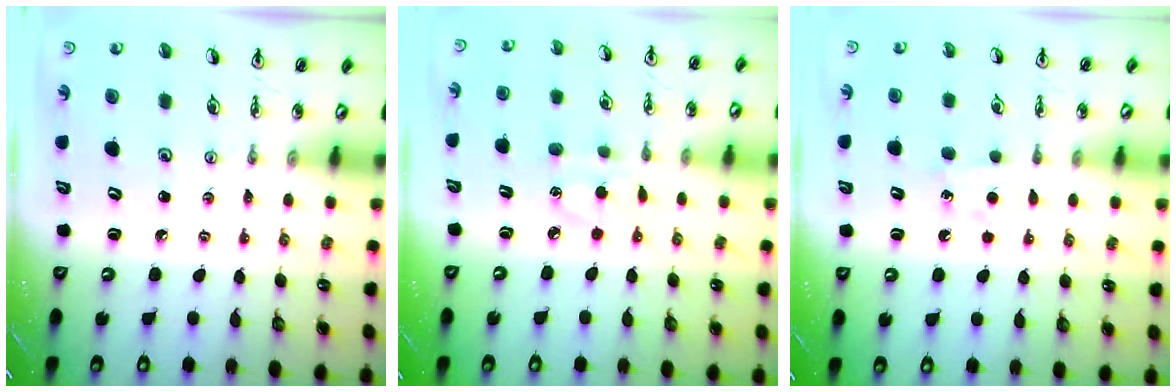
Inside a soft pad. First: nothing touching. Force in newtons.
{"total": 3.9, "press": 3.9, "slide": 0.5}
{"total": 4.5, "press": 4.4, "slide": 0.5}